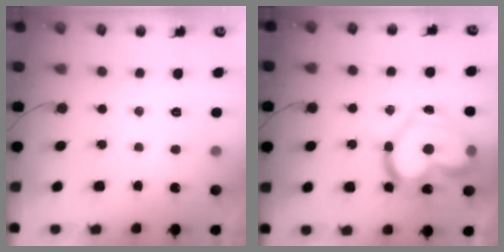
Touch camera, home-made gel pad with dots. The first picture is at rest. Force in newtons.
{"total": 21.2, "press": 21.1, "slide": 1.5}